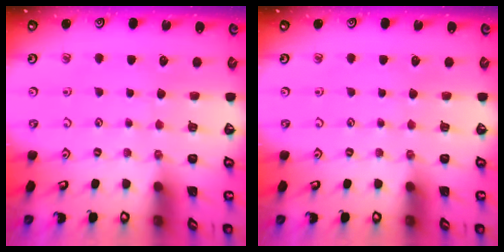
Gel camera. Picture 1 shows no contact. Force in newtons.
{"total": 0.0}